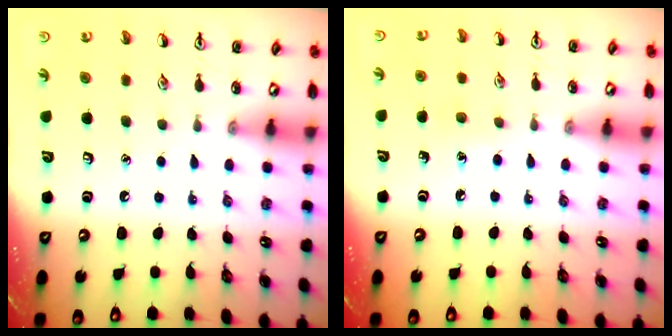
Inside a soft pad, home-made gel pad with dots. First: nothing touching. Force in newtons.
{"total": 5.1, "press": 4.8, "slide": 1.5}